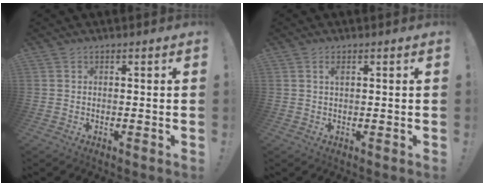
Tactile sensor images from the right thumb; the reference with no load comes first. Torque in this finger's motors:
{"motor_torque": [0.09, 0.44, -0.04, 0.03, 0.00]}